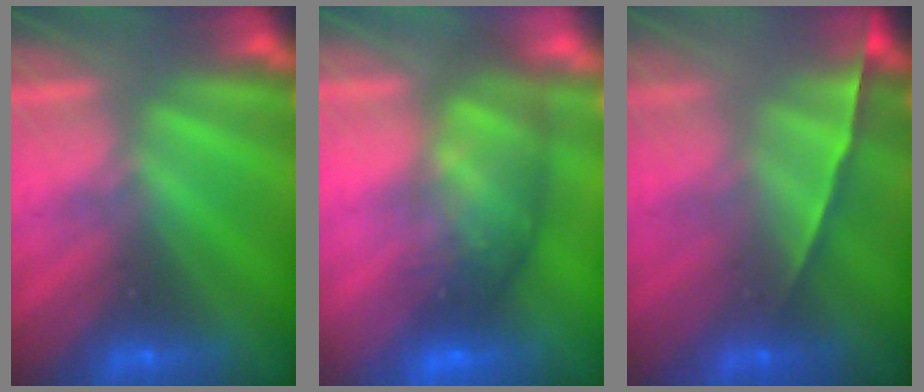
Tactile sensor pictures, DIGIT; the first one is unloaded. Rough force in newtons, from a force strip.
{"total": 7.2}
{"total": 1.5}